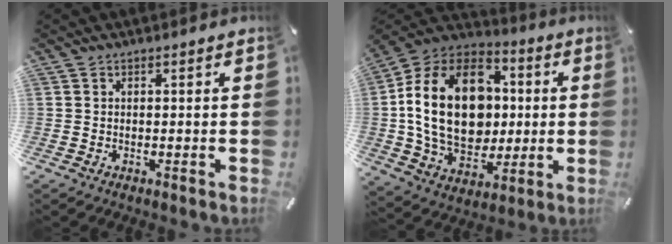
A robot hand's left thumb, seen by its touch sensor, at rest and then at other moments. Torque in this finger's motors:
{"motor_torque": [1.31, 3.70, 1.38, 0.29, 0.74]}